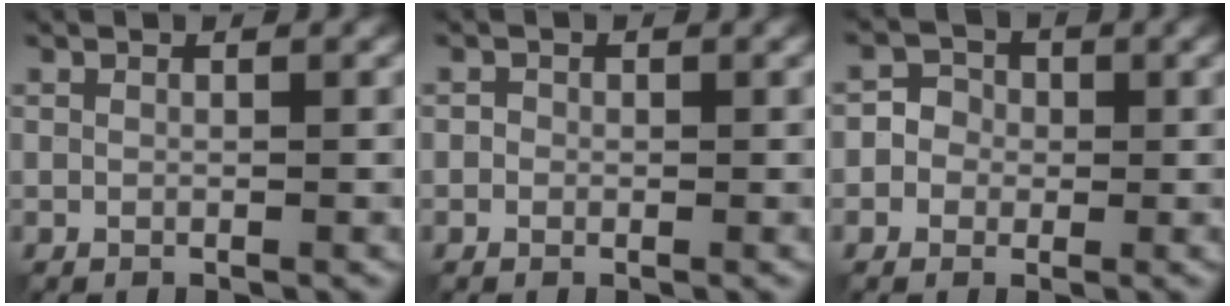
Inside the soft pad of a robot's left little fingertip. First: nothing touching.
{"total": 0.6, "force": [-0.1, 0.6, 0.1], "torque": [0.002, -0.003, -0.004]}
{"total": 2.9, "force": [-0.4, 2.7, 0.6], "torque": [0.010, 0.012, -0.026]}